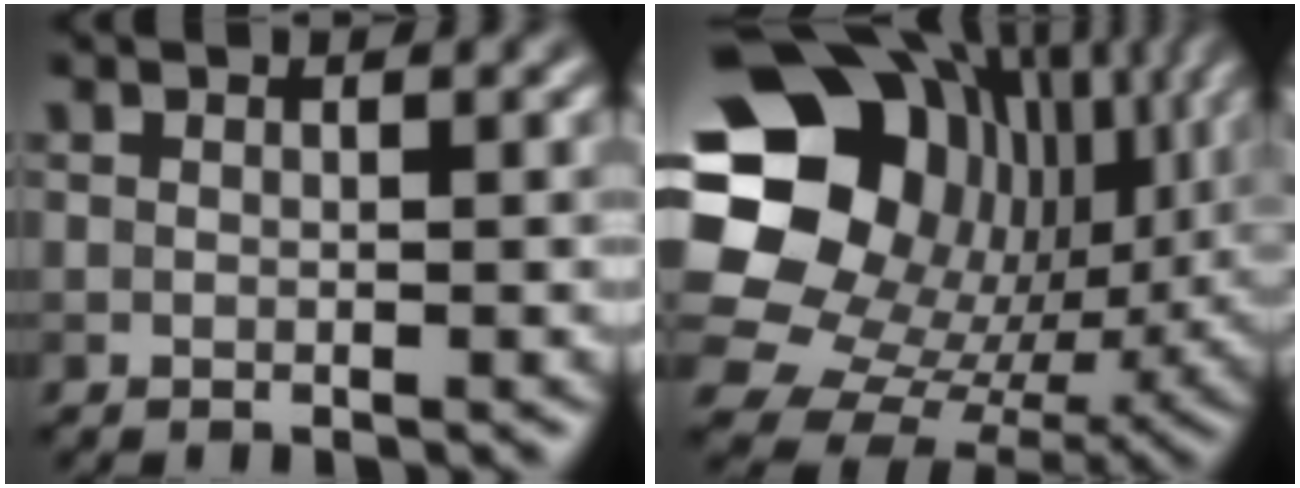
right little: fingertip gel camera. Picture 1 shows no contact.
{"total": 21.7, "force": [4.4, 18.1, 11.1], "torque": [-0.223, -0.003, 0.080]}